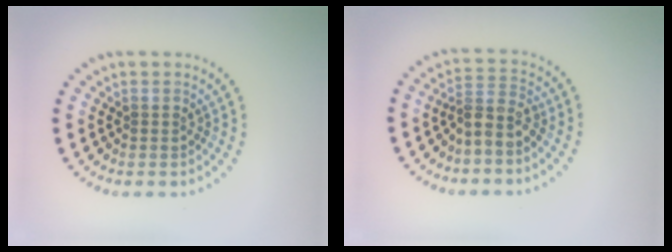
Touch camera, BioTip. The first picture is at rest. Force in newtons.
{"total": 2.5, "press": 1.9, "slide": 1.7}